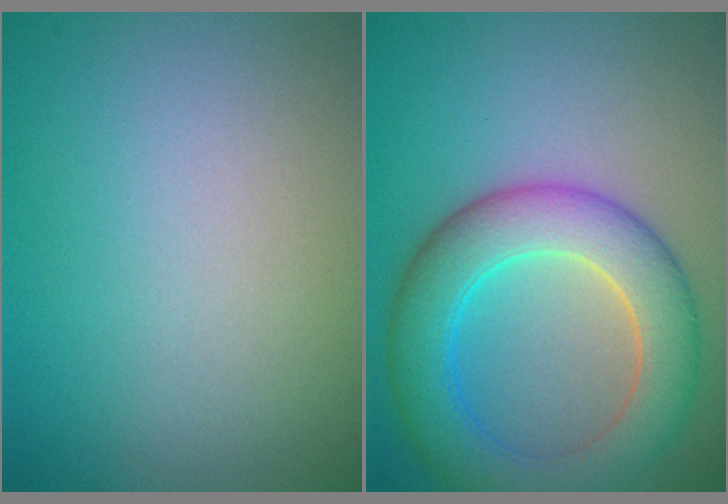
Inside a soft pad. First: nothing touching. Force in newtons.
{"total": 7.4, "press": 7.4, "slide": 0.3}